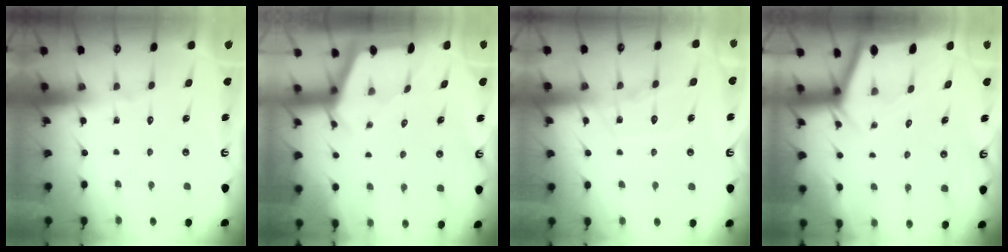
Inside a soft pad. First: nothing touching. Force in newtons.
{"total": 3.4, "press": 3.4, "slide": 0.2}
{"total": 11.2, "press": 11.1, "slide": 1.0}
{"total": 2.7, "press": 2.7, "slide": 0.3}